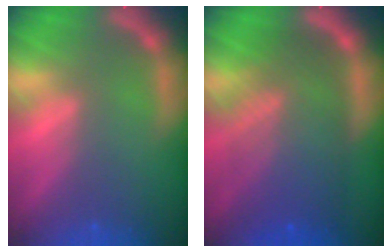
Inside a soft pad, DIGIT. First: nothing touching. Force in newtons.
{"total": 10.0}